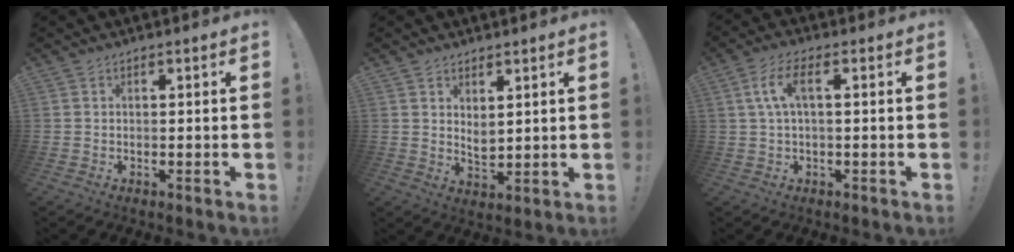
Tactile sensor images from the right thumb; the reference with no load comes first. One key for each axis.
{"total": 4.0, "fx": 2.8, "fy": 1.9, "fz": 2.1, "tx": -0.026, "ty": -0.022, "tz": 0.050}
{"total": 6.9, "fx": 1.0, "fy": 2.3, "fz": 6.4, "tx": -0.131, "ty": 0.005, "tz": 0.016}